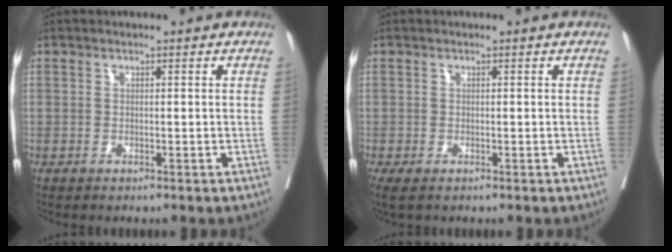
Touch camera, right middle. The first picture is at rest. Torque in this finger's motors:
{"motor_torque": [0.58, -1.02, 0.14, 0.06]}